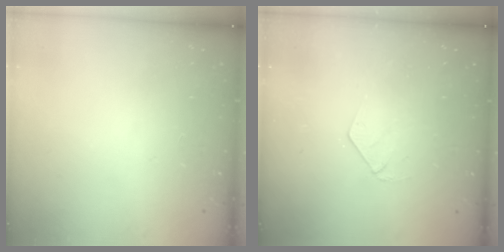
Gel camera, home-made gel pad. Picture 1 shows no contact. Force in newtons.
{"total": 3.5, "press": 3.5, "slide": 0.2}